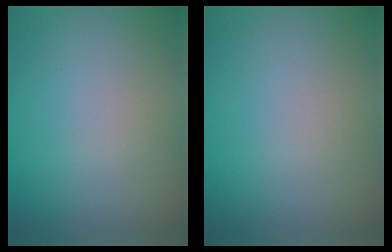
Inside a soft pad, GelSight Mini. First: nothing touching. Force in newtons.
{"total": 0.0}